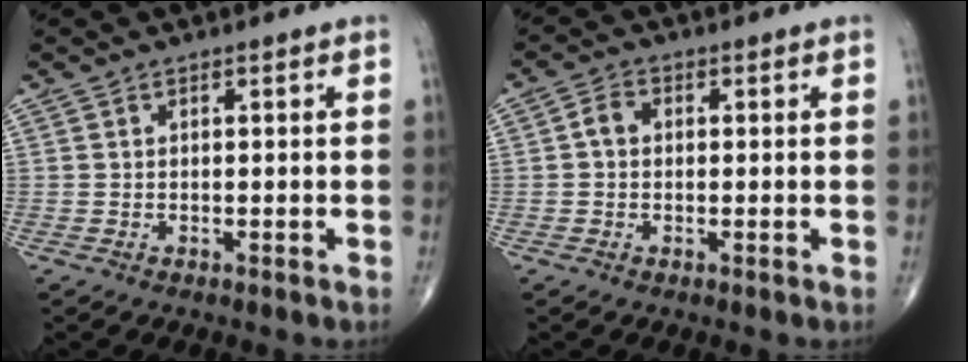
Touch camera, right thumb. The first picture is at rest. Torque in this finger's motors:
{"motor_torque": [-0.12, 0.14, 0.12, -0.07, 0.04]}